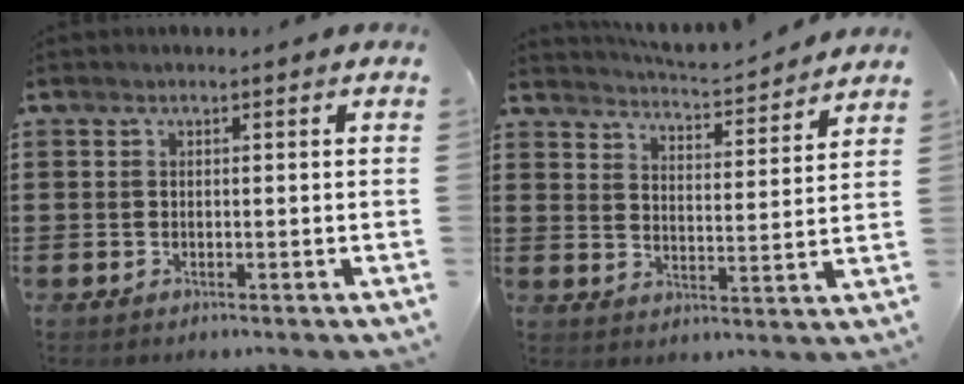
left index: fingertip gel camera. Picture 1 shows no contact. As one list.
[{"total": 4.0, "force": [4.0, -0.4, 0.4], "torque": [-0.029, -0.035, 0.064]}]